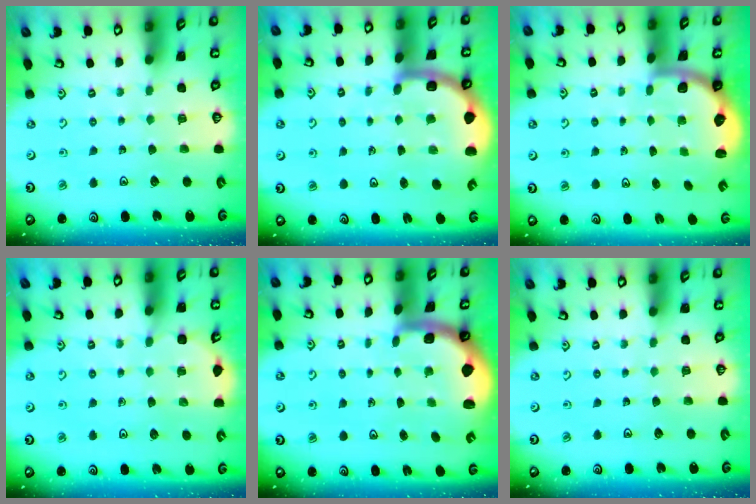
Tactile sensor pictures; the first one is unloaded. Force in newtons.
{"total": 6.1, "press": 5.9, "slide": 1.5}
{"total": 2.1, "press": 2.0, "slide": 0.8}
{"total": 4.9, "press": 4.6, "slide": 1.6}
{"total": 1.7, "press": 1.6, "slide": 0.4}
{"total": 0.0}